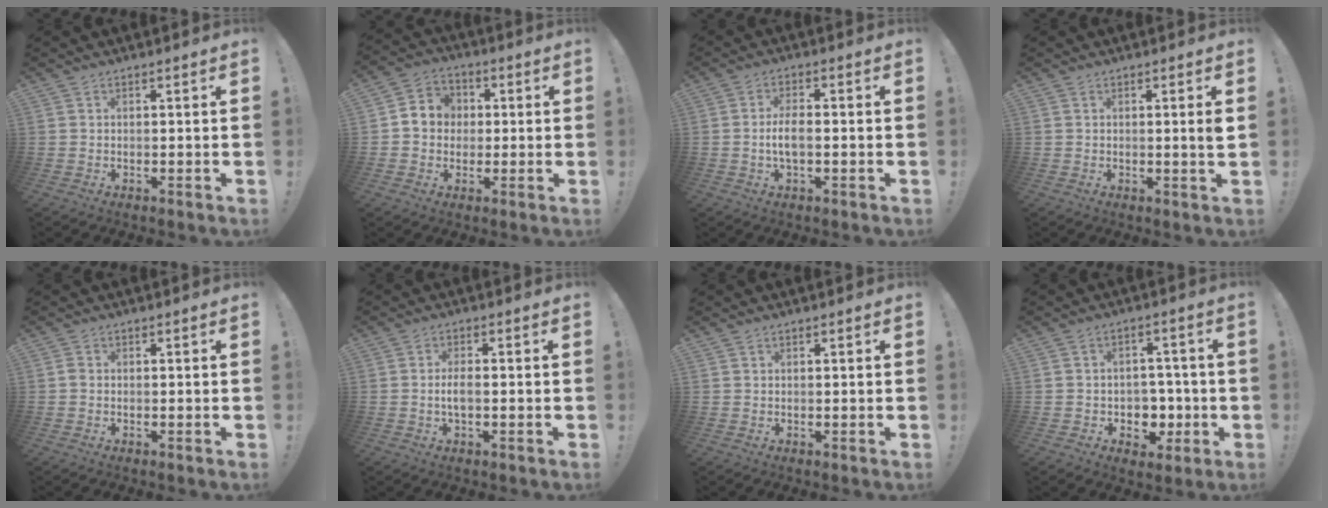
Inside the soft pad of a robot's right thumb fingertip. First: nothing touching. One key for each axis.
{"total": 7.6, "fx": 0.1, "fy": 7.2, "fz": 2.5, "tx": -0.040, "ty": 0.015, "tz": 0.008}
{"total": 5.4, "fx": -1.1, "fy": 2.1, "fz": 4.9, "tx": -0.105, "ty": 0.006, "tz": -0.019}
{"total": 2.4, "fx": 0.5, "fy": -0.7, "fz": 2.3, "tx": -0.034, "ty": -0.009, "tz": 0.004}
{"total": 1.2, "fx": -0.3, "fy": 0.9, "fz": 0.7, "tx": -0.020, "ty": 0.007, "tz": -0.003}
{"total": 3.7, "fx": -0.8, "fy": 1.4, "fz": 3.4, "tx": -0.081, "ty": 0.003, "tz": -0.016}
{"total": 0.0}
{"total": 7.3, "fx": -1.4, "fy": 6.7, "fz": 2.5, "tx": -0.027, "ty": 0.007, "tz": -0.015}